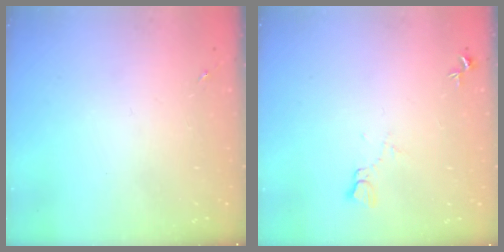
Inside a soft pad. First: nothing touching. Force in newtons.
{"total": 5.6, "press": 5.5, "slide": 0.6}